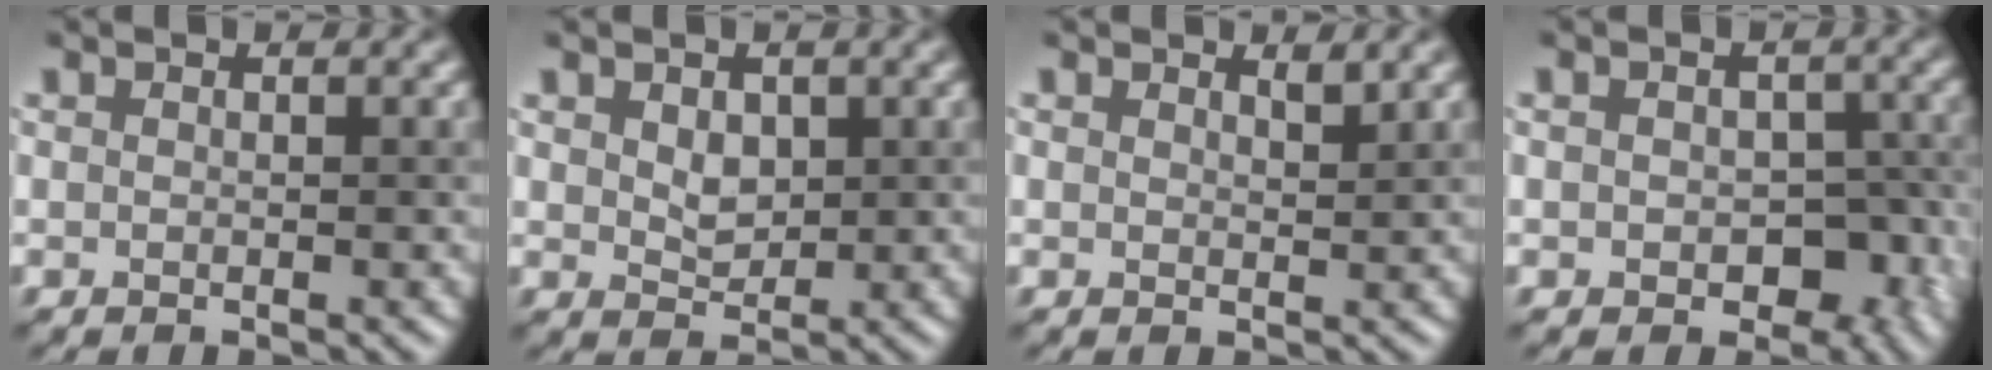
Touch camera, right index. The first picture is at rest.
{"total": 1.4, "force": [0.5, 1.1, 0.7], "torque": [-0.017, -0.005, 0.020]}
{"total": 0.9, "force": [0.9, 0.0, -0.3], "torque": [-0.003, -0.003, 0.018]}
{"total": 4.7, "force": [-1.3, 3.2, 3.2], "torque": [-0.038, -0.017, -0.007]}